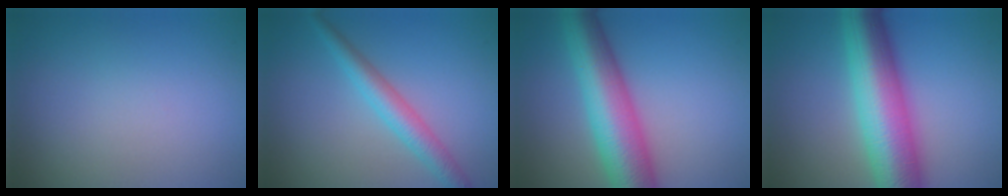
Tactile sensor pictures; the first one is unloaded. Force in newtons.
{"total": 3.3, "press": 3.3, "slide": 0.0}
{"total": 9.3, "press": 9.3, "slide": 0.3}
{"total": 10.4, "press": 10.4, "slide": 0.1}